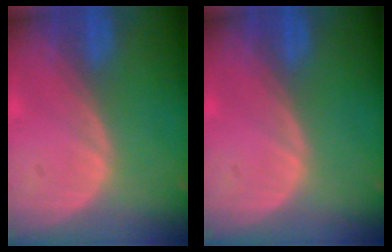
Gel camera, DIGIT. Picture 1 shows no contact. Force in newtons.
{"total": 0.0}